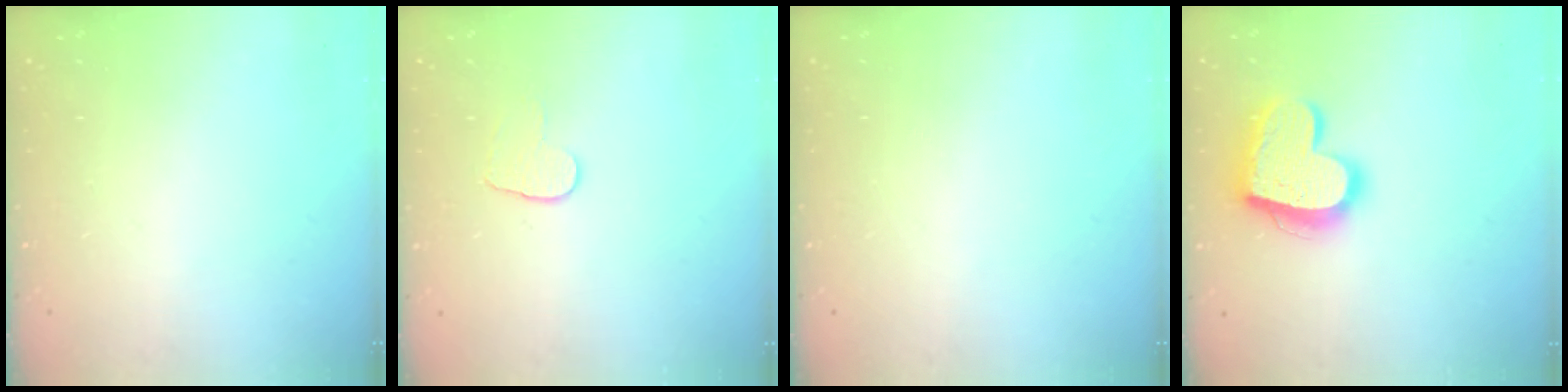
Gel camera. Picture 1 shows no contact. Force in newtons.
{"total": 5.3, "press": 5.3, "slide": 0.5}
{"total": 0.0}
{"total": 20.2, "press": 20.2, "slide": 1.5}